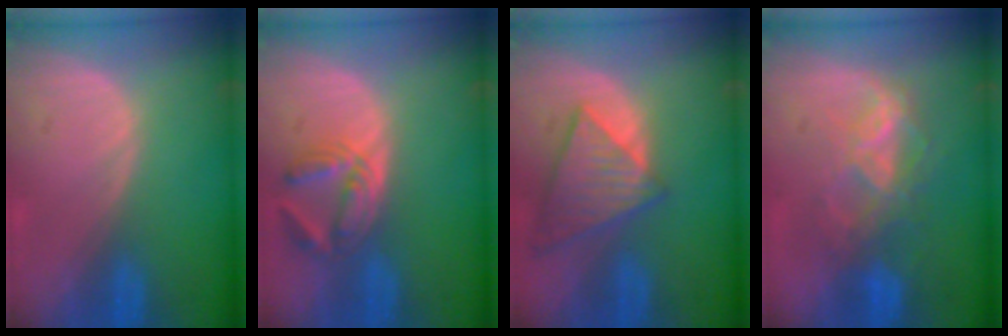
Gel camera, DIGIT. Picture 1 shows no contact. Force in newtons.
{"total": 5.5, "press": 5.3, "slide": 1.4}
{"total": 8.4, "press": 7.4, "slide": 4.1}
{"total": 6.9, "press": 6.7, "slide": 1.7}